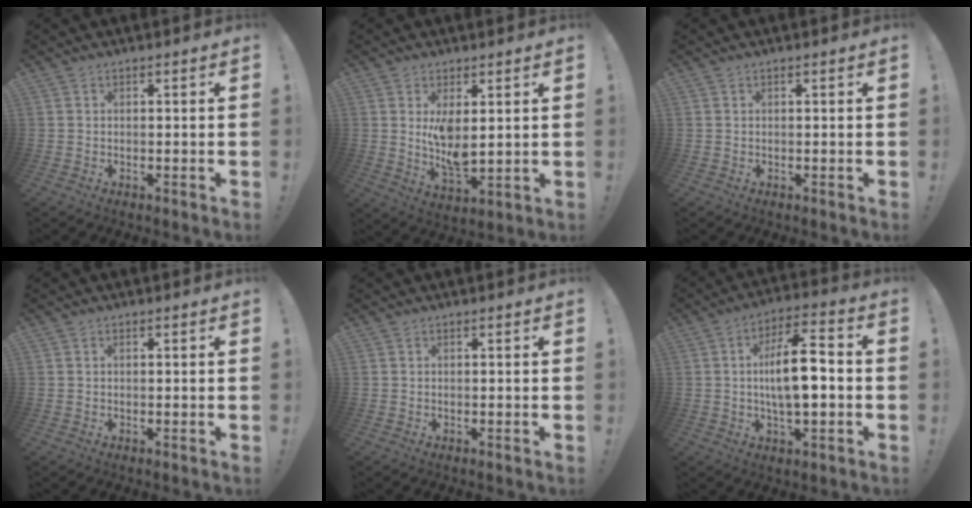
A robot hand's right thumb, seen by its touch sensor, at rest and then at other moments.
{"total": 7.6, "force": [3.0, 3.0, 6.3], "torque": [-0.089, -0.024, 0.051]}
{"total": 0.0}
{"total": 0.0}
{"total": 0.0}
{"total": 13.2, "force": [-0.9, 4.7, 12.3], "torque": [-0.211, 0.005, -0.024]}